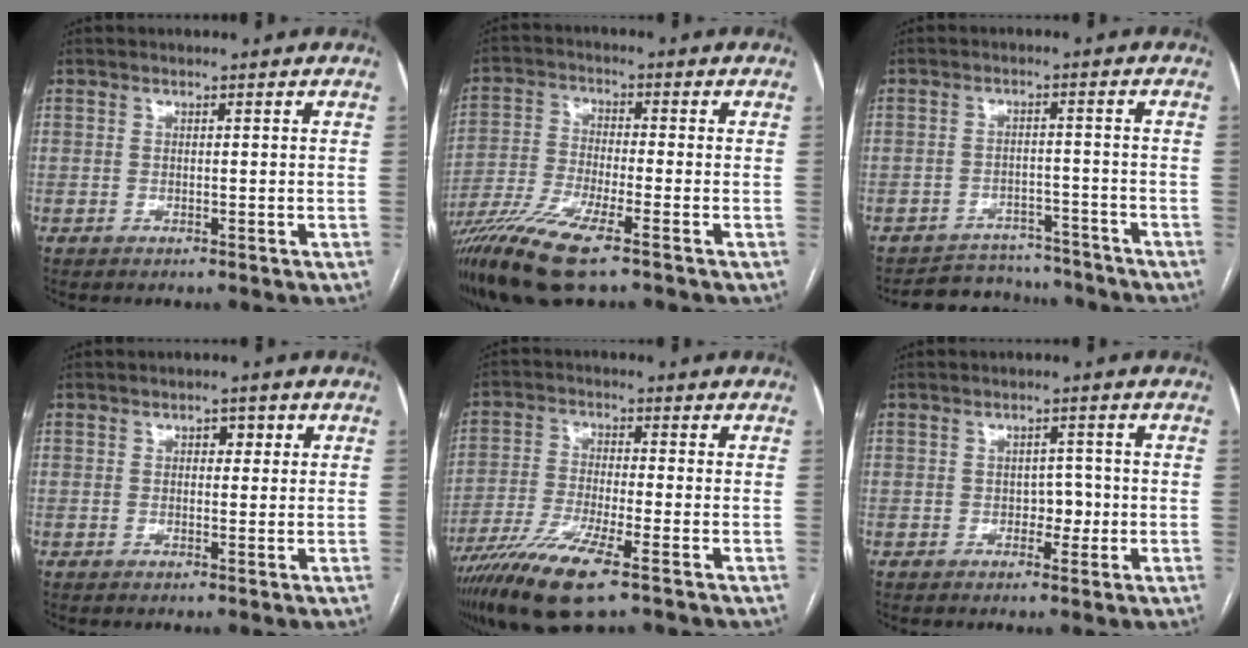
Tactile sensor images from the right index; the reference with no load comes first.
{"total": 12.3, "force": [-8.0, 1.2, 9.3], "torque": [-0.184, -0.026, -0.150]}
{"total": 8.7, "force": [-8.3, 2.8, -0.1], "torque": [0.014, 0.016, -0.113]}
{"total": 2.0, "force": [0.7, 1.2, 1.4], "torque": [-0.017, 0.012, 0.007]}
{"total": 10.9, "force": [-6.6, 0.8, 8.6], "torque": [-0.172, -0.026, -0.122]}
{"total": 2.7, "force": [-0.6, 1.8, 2.0], "torque": [-0.019, 0.006, -0.008]}